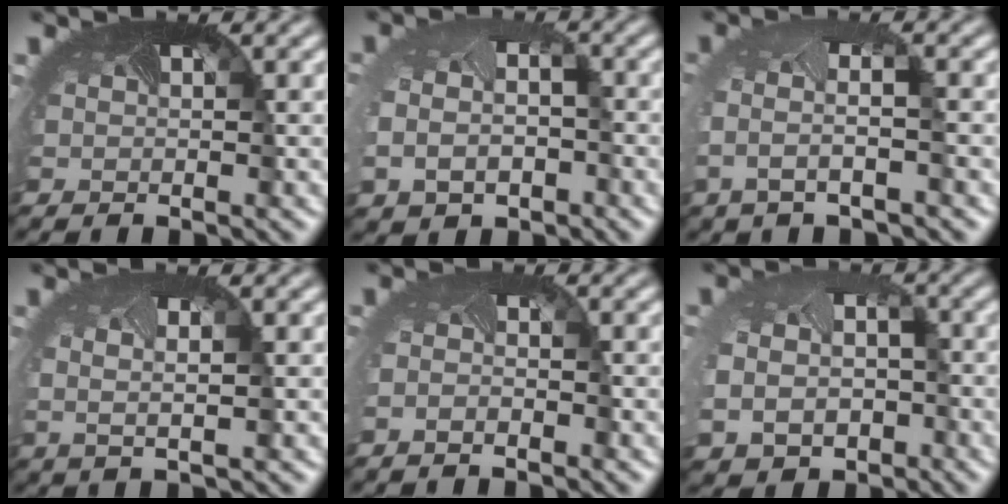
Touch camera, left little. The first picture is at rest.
{"total": 5.6, "force": [-1.4, 4.1, 3.6], "torque": [-0.081, -0.032, -0.005]}
{"total": 2.6, "force": [-0.8, 0.6, 2.4], "torque": [-0.066, -0.006, -0.017]}
{"total": 1.2, "force": [0.2, -0.2, 1.2], "torque": [-0.032, -0.004, 0.005]}
{"total": 1.1, "force": [-0.8, 0.3, 0.7], "torque": [-0.012, -0.011, -0.013]}
{"total": 7.7, "force": [-1.8, 6.3, 4.0], "torque": [-0.082, -0.043, -0.024]}